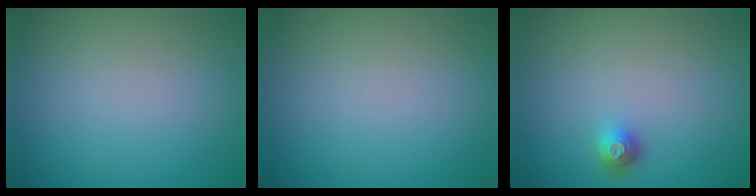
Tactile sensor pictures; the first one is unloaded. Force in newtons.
{"total": 0.0}
{"total": 1.3, "press": 1.1, "slide": 0.8}